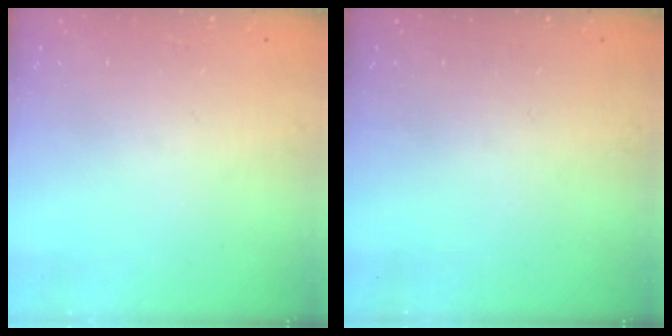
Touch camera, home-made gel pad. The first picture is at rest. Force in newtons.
{"total": 0.0}